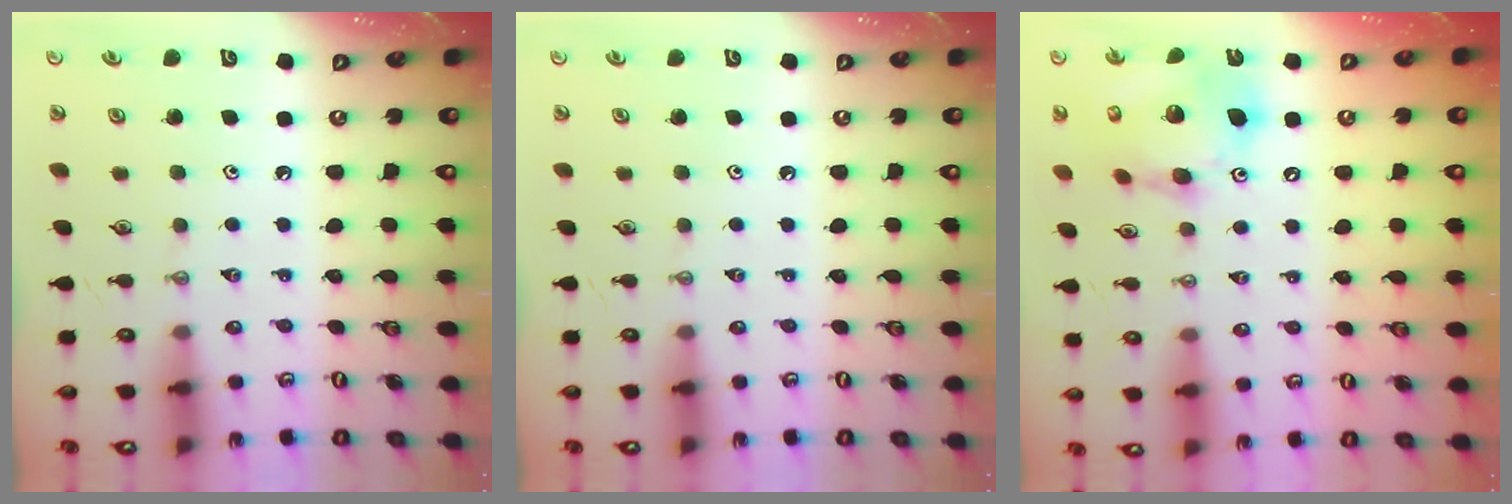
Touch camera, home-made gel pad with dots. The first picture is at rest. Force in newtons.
{"total": 0.0}
{"total": 16.8, "press": 16.5, "slide": 3.0}